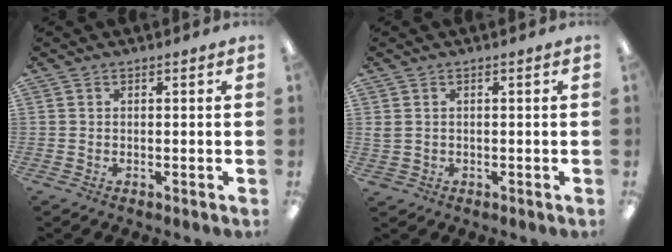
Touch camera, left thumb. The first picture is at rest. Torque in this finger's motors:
{"motor_torque": [-0.12, 0.17, 0.05, -0.06, 0.04]}